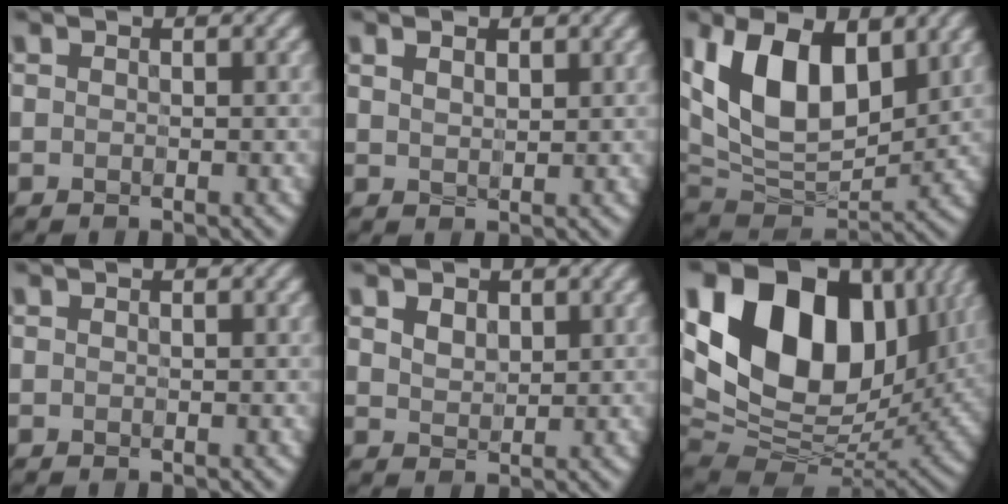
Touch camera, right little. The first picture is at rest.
{"total": 1.7, "force": [0.9, 0.9, 1.1], "torque": [-0.021, 0.003, 0.018]}
{"total": 12.0, "force": [3.6, 6.7, 9.2], "torque": [-0.183, 0.004, 0.061]}
{"total": 0.0}
{"total": 2.1, "force": [0.8, 1.5, 1.2], "torque": [-0.030, -0.001, 0.014]}
{"total": 18.9, "force": [6.3, 12.2, 12.9], "torque": [-0.252, 0.041, 0.104]}